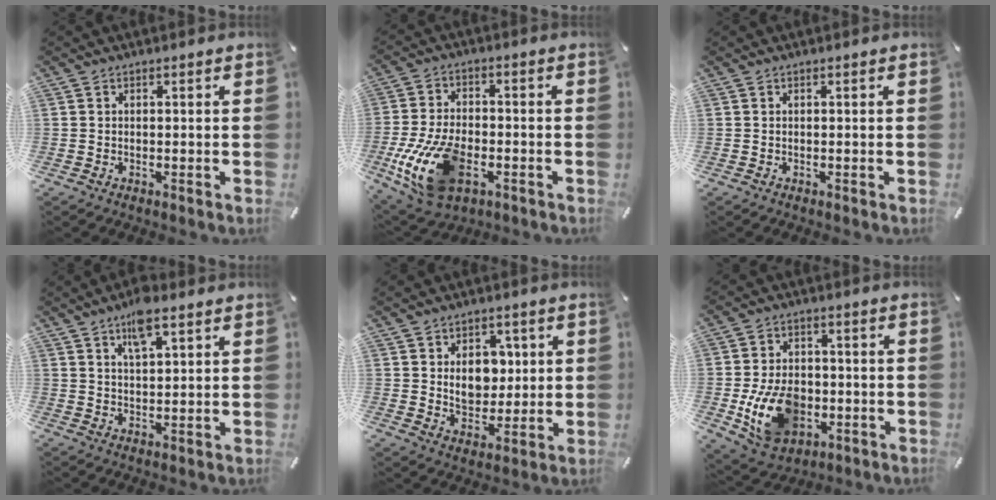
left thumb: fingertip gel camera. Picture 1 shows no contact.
{"total": 16.3, "force": [-5.2, 9.7, 12.1], "torque": [-0.258, 0.010, -0.084]}
{"total": 0.0}
{"total": 7.2, "force": [4.8, 2.5, 4.7], "torque": [-0.080, -0.013, 0.081]}
{"total": 11.1, "force": [3.7, 9.3, 4.9], "torque": [-0.068, -0.019, 0.074]}
{"total": 13.9, "force": [-3.2, 10.1, 8.9], "torque": [-0.188, 0.005, -0.054]}